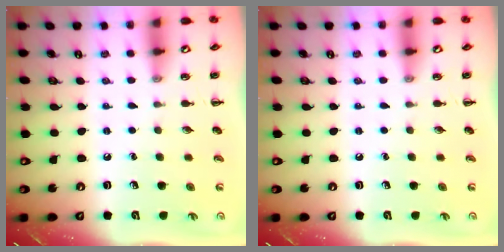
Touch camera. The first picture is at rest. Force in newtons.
{"total": 0.0}